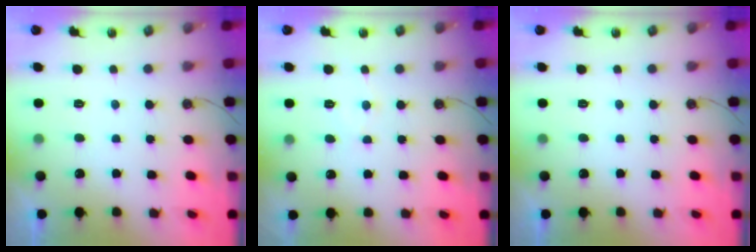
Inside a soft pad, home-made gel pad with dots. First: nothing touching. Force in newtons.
{"total": 6.1, "press": 6.1, "slide": 0.4}
{"total": 0.0}